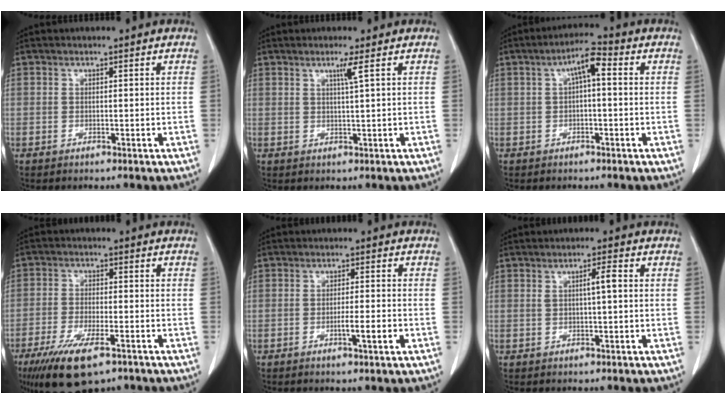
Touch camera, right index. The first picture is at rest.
{"total": 2.1, "force": [0.9, -0.7, 1.7], "torque": [-0.036, -0.005, 0.020]}
{"total": 4.7, "force": [0.9, 1.1, 4.5], "torque": [-0.080, 0.019, 0.012]}
{"total": 11.0, "force": [-7.1, 3.2, 7.8], "torque": [-0.142, -0.021, -0.118]}
{"total": 4.6, "force": [-1.7, -0.1, 4.3], "torque": [-0.064, -0.004, -0.025]}
{"total": 2.4, "force": [0.4, 0.1, 2.4], "torque": [-0.040, 0.003, 0.006]}